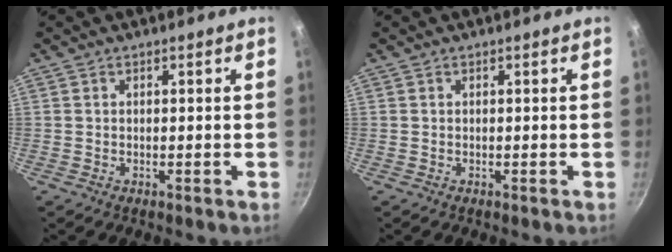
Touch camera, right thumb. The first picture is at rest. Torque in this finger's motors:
{"motor_torque": [-0.01, 0.00, -0.14, 0.15, 0.00]}